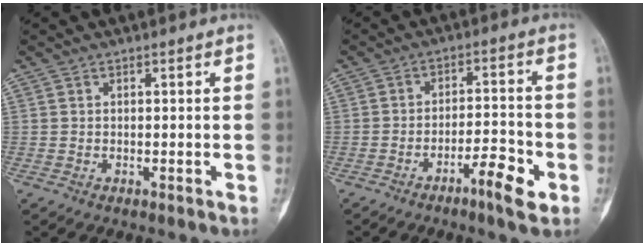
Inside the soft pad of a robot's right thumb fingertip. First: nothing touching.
{"total": 7.1, "force": [-3.8, 1.6, 5.8], "torque": [-0.095, 0.027, -0.059]}